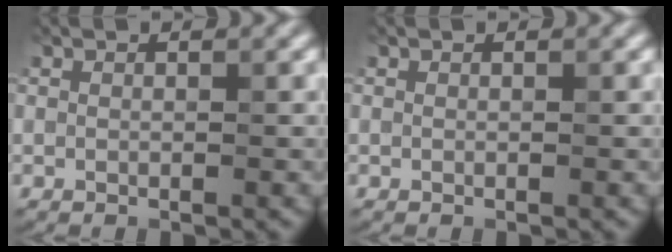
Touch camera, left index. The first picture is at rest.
{"total": 0.0}